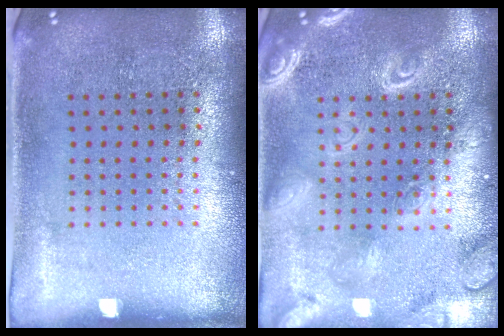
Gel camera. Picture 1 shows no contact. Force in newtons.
{"total": 3.7, "press": 3.7, "slide": 0.4}